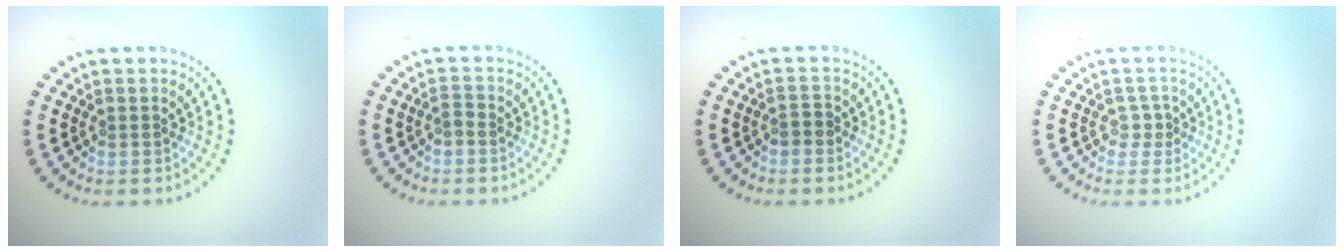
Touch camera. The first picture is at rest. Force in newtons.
{"total": 0.9, "press": 0.7, "slide": 0.5}
{"total": 1.1, "press": 0.9, "slide": 0.6}
{"total": 1.1, "press": 0.8, "slide": 0.7}